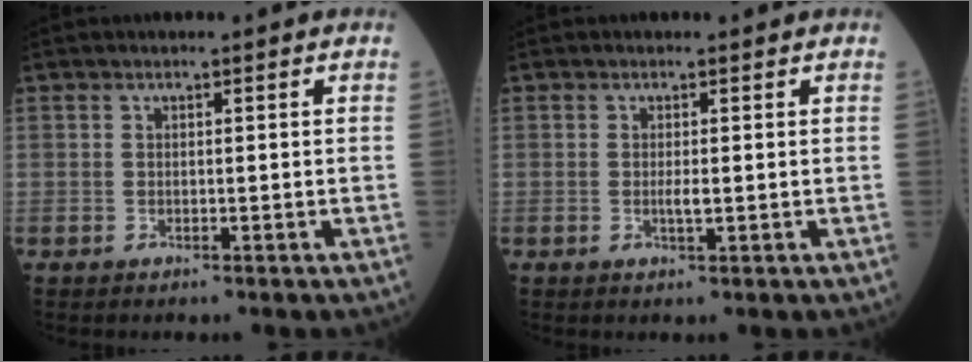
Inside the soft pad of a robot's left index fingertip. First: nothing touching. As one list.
[{"total": 1.5, "force": [0.2, 0.5, 1.5], "torque": [-0.031, 0.000, 0.006]}]